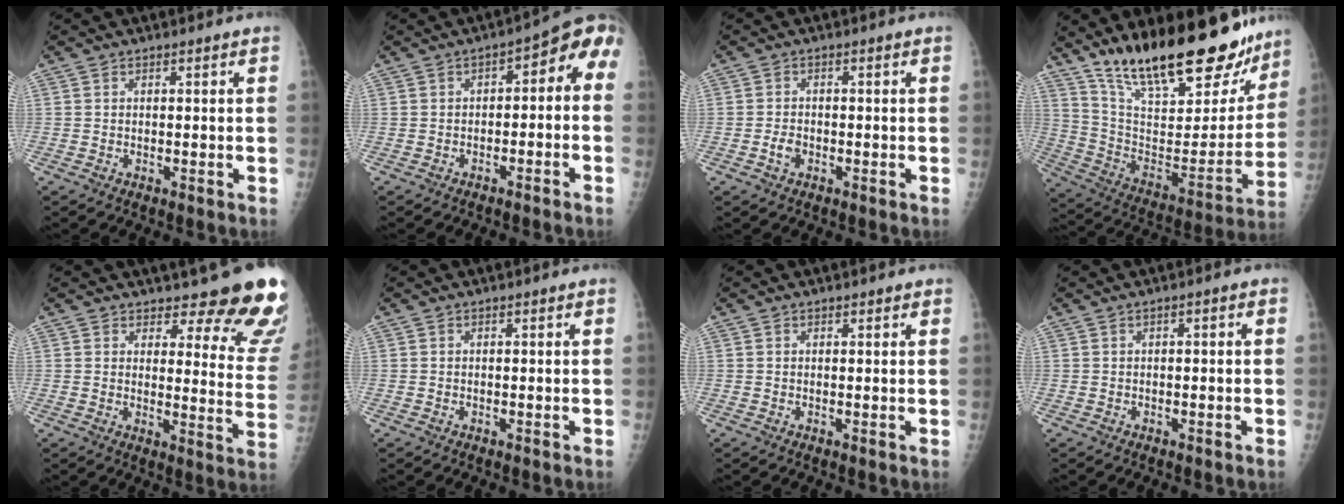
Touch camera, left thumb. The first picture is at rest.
{"total": 7.2, "force": [-2.3, 4.1, 5.5], "torque": [-0.042, 0.053, -0.039]}
{"total": 2.1, "force": [-0.8, 1.5, 1.3], "torque": [-0.020, 0.004, -0.017]}
{"total": 29.8, "force": [22.0, 9.8, 17.6], "torque": [-0.244, -0.086, 0.351]}
{"total": 15.8, "force": [13.9, 4.9, 5.7], "torque": [-0.015, -0.124, 0.142]}
{"total": 0.0}
{"total": 0.7, "force": [0.6, 0.4, 0.0], "torque": [0.004, -0.005, 0.005]}
{"total": 0.6, "force": [0.0, 0.2, 0.6], "torque": [-0.007, 0.002, -0.002]}